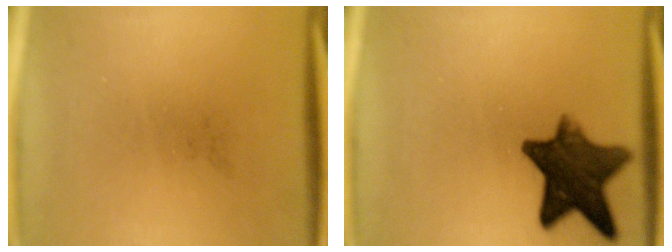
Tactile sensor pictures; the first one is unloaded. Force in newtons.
{"total": 11.6}